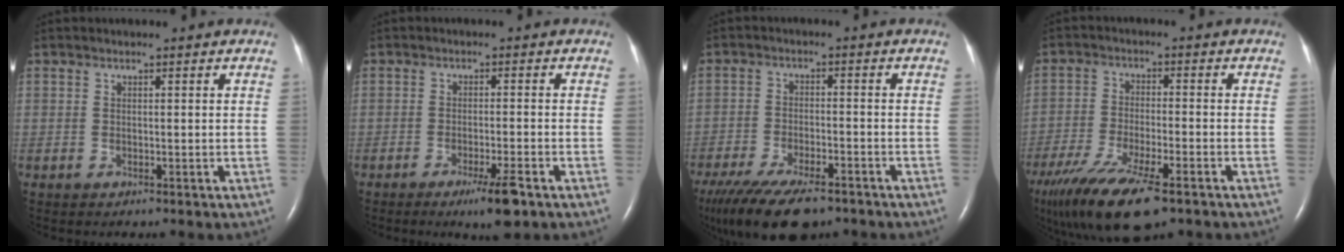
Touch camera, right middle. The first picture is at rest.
{"total": 4.9, "force": [-3.0, 0.0, 3.8], "torque": [-0.064, -0.011, -0.048]}
{"total": 16.2, "force": [-11.9, 5.4, 9.5], "torque": [-0.202, -0.036, -0.188]}
{"total": 16.6, "force": [-11.3, 3.8, 11.5], "torque": [-0.237, -0.043, -0.190]}